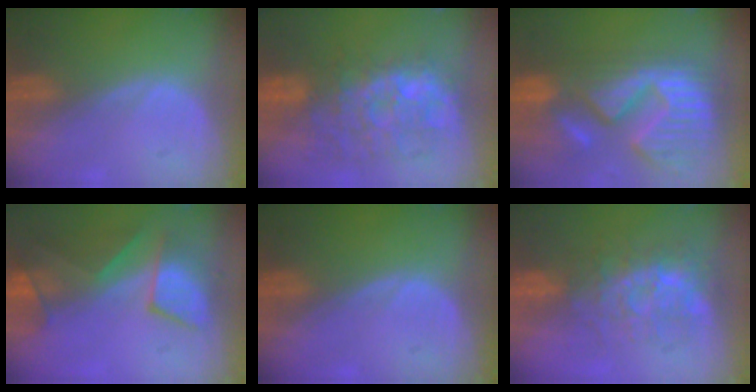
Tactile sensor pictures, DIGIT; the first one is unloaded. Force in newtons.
{"total": 10.5, "press": 9.9, "slide": 3.4}
{"total": 14.9, "press": 12.4, "slide": 8.2}
{"total": 8.7, "press": 8.2, "slide": 2.8}
{"total": 0.0}
{"total": 8.8, "press": 7.5, "slide": 4.5}